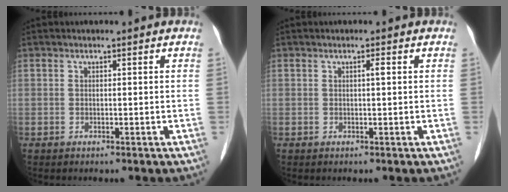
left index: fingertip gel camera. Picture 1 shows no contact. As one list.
[{"total": 0.7, "force": [0.2, 0.0, 0.7], "torque": [-0.013, 0.000, 0.004]}]